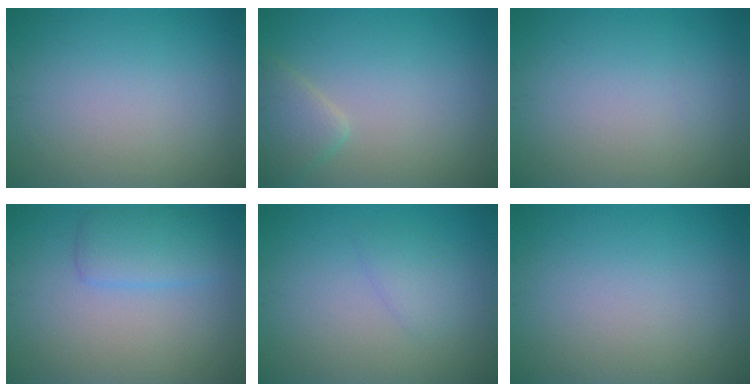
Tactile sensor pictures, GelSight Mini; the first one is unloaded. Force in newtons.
{"total": 2.4, "press": 2.4, "slide": 0.2}
{"total": 0.0}
{"total": 2.8, "press": 2.8, "slide": 0.2}
{"total": 1.3, "press": 1.3, "slide": 0.1}
{"total": 0.0}